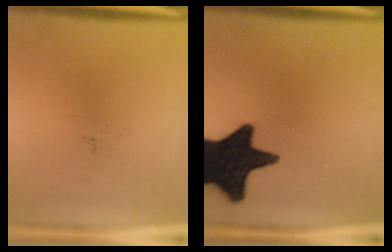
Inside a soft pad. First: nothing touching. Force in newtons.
{"total": 18.2}